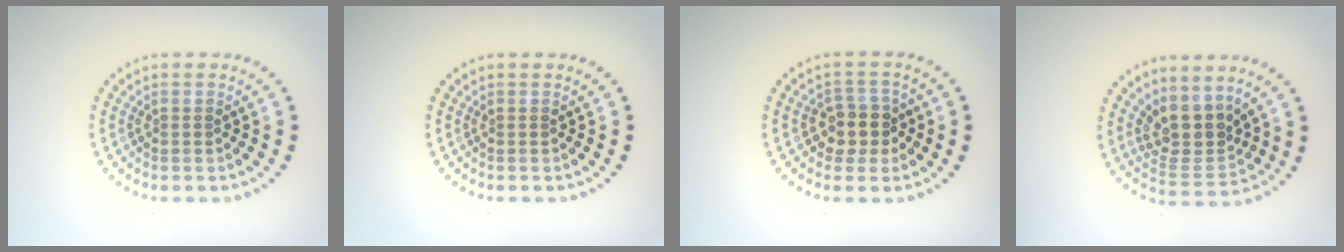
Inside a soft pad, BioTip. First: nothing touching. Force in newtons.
{"total": 0.0}
{"total": 2.8, "press": 2.5, "slide": 1.3}
{"total": 3.9, "press": 3.1, "slide": 2.4}